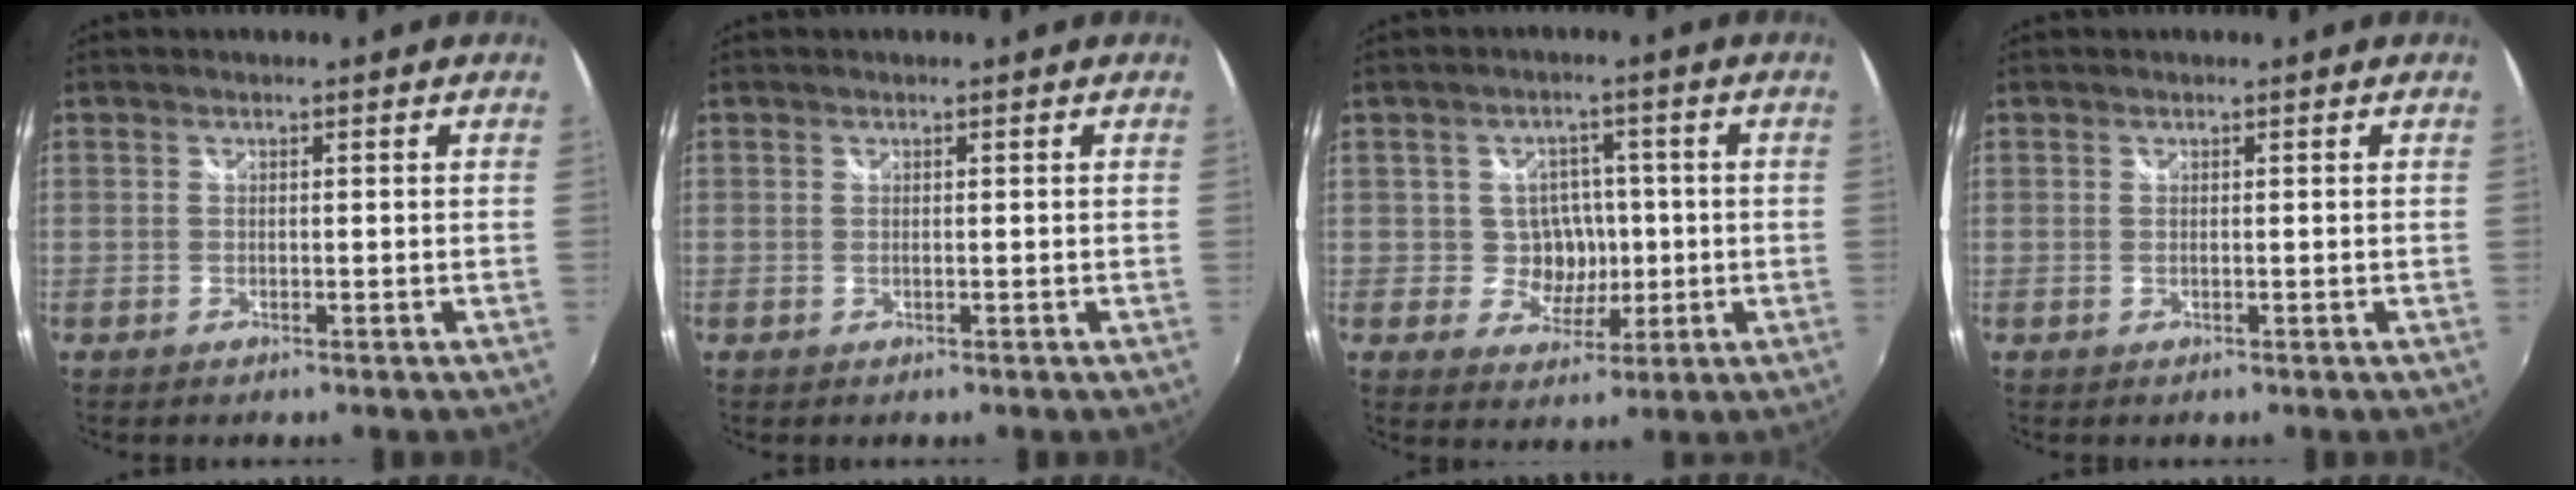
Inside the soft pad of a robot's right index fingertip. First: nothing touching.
{"total": 0.0}
{"total": 5.9, "force": [-0.5, 5.6, 1.6], "torque": [-0.035, 0.015, 0.000]}
{"total": 0.0}